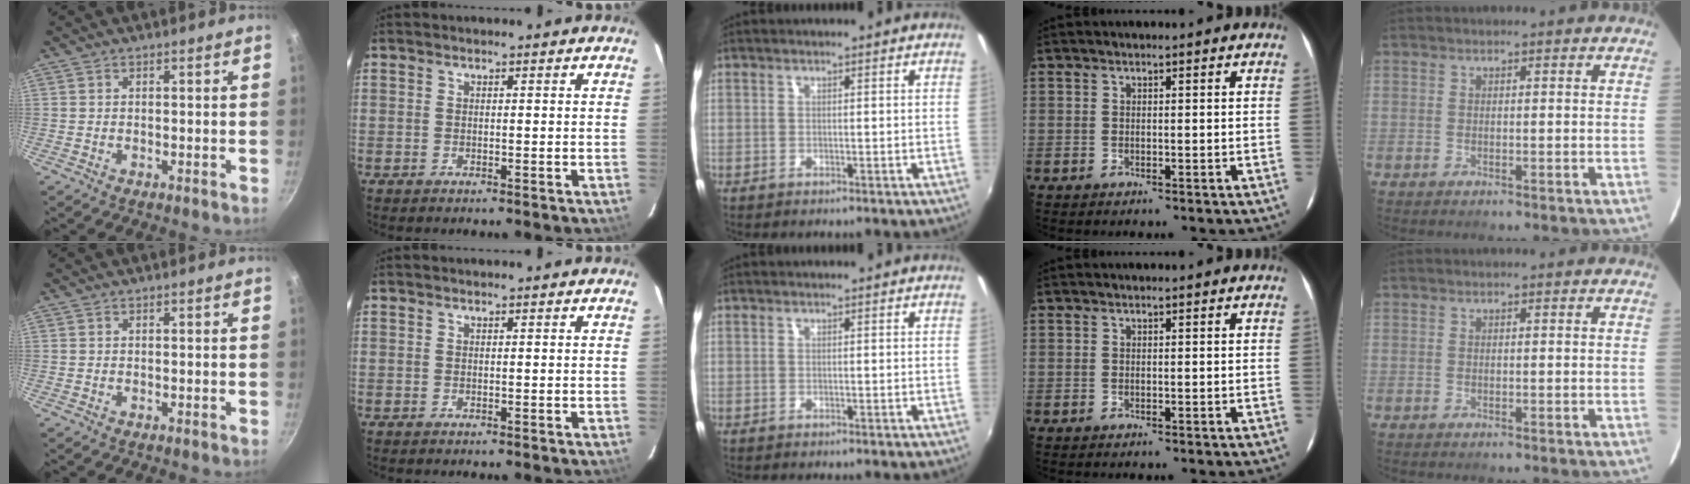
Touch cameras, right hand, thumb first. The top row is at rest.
{}